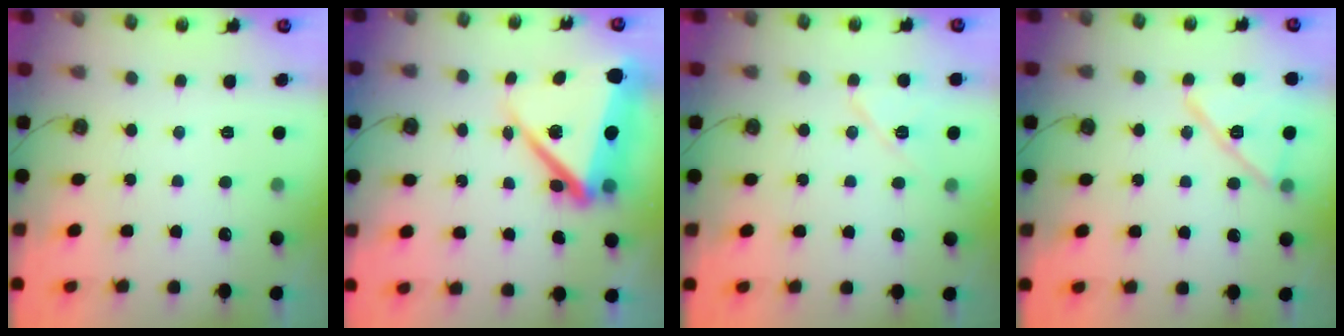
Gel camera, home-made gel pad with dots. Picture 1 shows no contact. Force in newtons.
{"total": 17.1, "press": 17.0, "slide": 1.9}
{"total": 8.5, "press": 8.4, "slide": 1.7}
{"total": 13.0, "press": 13.0, "slide": 1.0}